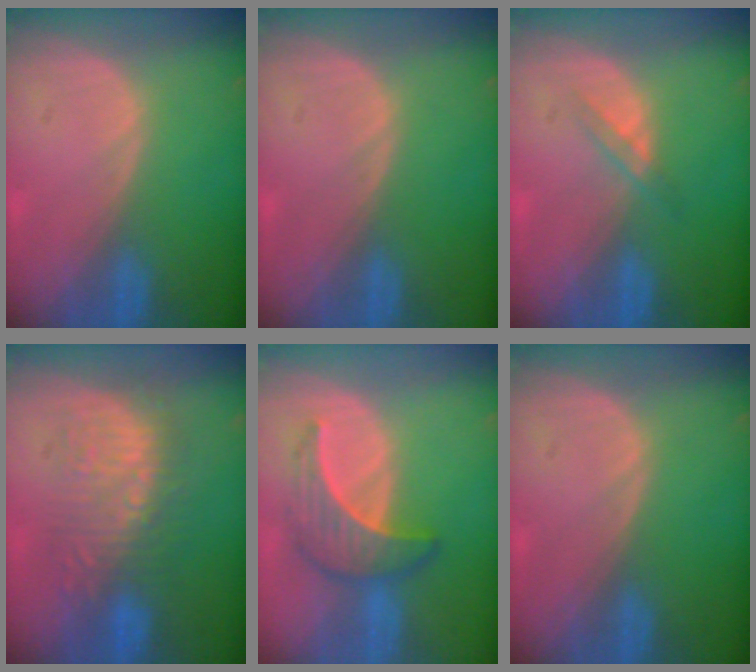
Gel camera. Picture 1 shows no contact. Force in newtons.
{"total": 0.0}
{"total": 1.8, "press": 1.8, "slide": 0.2}
{"total": 8.6, "press": 8.5, "slide": 1.5}
{"total": 6.4, "press": 6.3, "slide": 1.0}
{"total": 0.0}